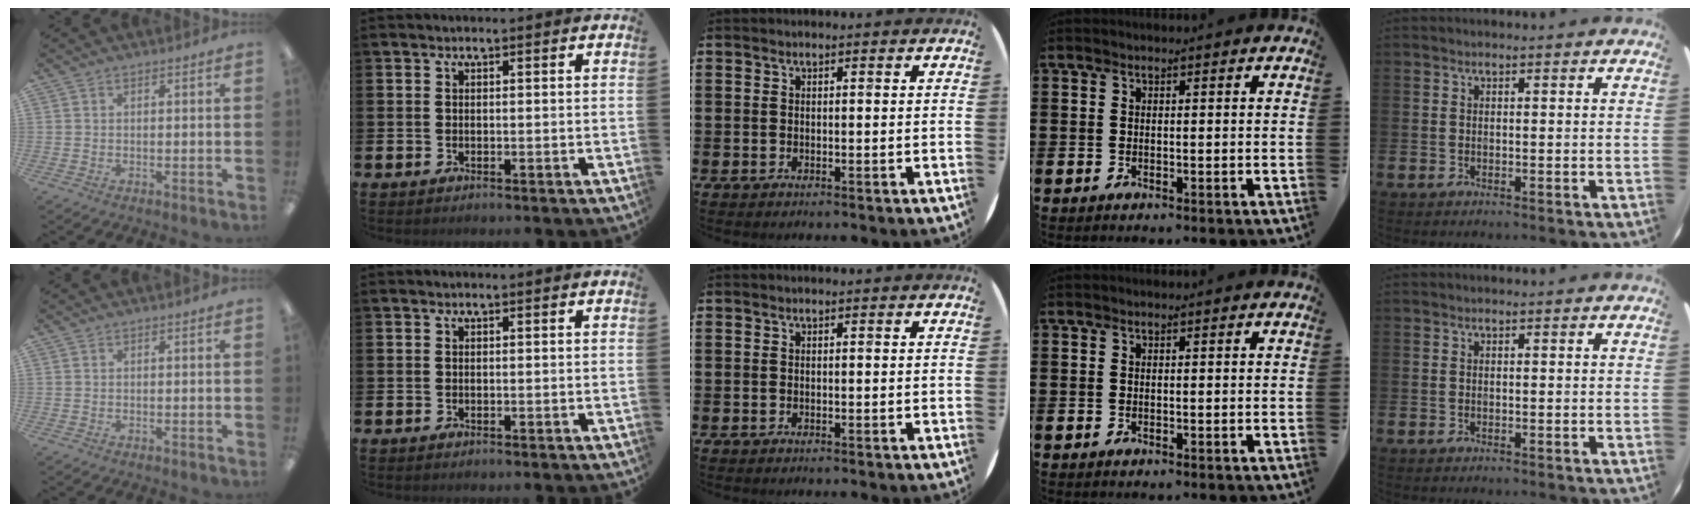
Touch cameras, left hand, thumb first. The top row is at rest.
{}